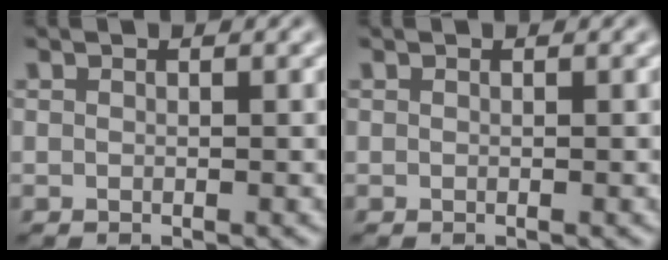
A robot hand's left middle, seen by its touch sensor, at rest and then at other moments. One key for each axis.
{"total": 0.0}